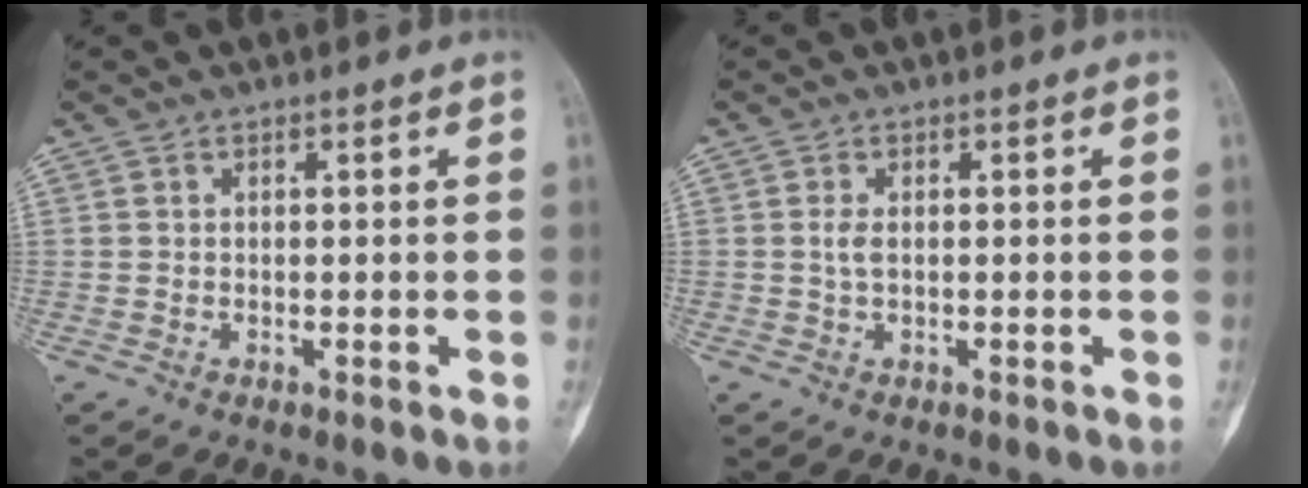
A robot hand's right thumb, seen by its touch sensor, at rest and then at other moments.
{"total": 1.6, "force": [0.1, 0.9, 1.3], "torque": [-0.028, 0.000, 0.001]}